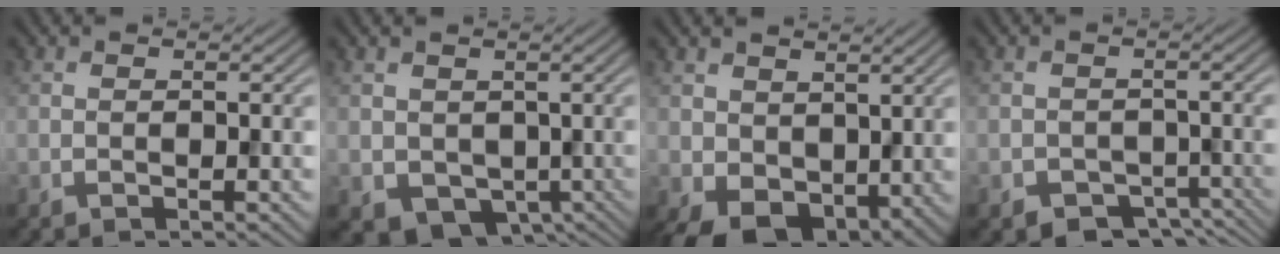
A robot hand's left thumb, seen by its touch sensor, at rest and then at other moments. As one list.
[{"total": 4.1, "force": [-0.6, 3.7, 1.9], "torque": [-0.042, -0.030, 0.004]}, {"total": 5.6, "force": [0.8, 4.4, 3.4], "torque": [-0.076, -0.028, 0.026]}, {"total": 3.7, "force": [-2.7, 2.3, 0.9], "torque": [-0.004, -0.019, -0.032]}]